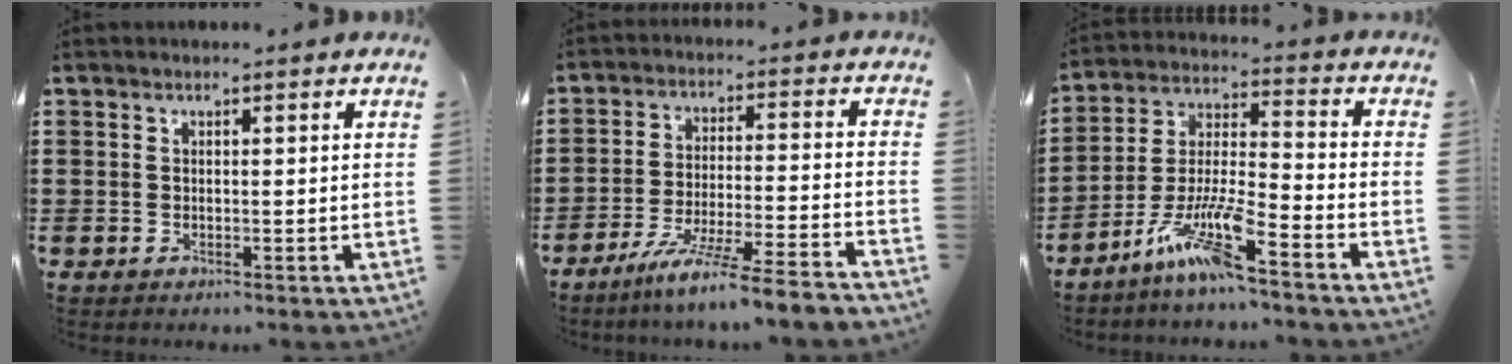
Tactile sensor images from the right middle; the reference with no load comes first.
{"total": 8.7, "force": [-7.5, -1.0, 4.3], "torque": [-0.079, -0.009, -0.146]}
{"total": 10.3, "force": [-7.7, 0.6, 6.7], "torque": [-0.153, -0.009, -0.157]}